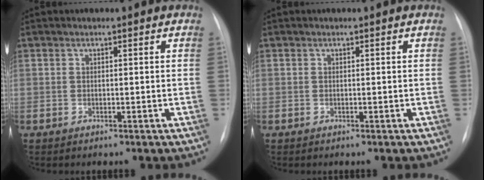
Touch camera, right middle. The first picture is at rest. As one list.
[{"total": 0.0}]